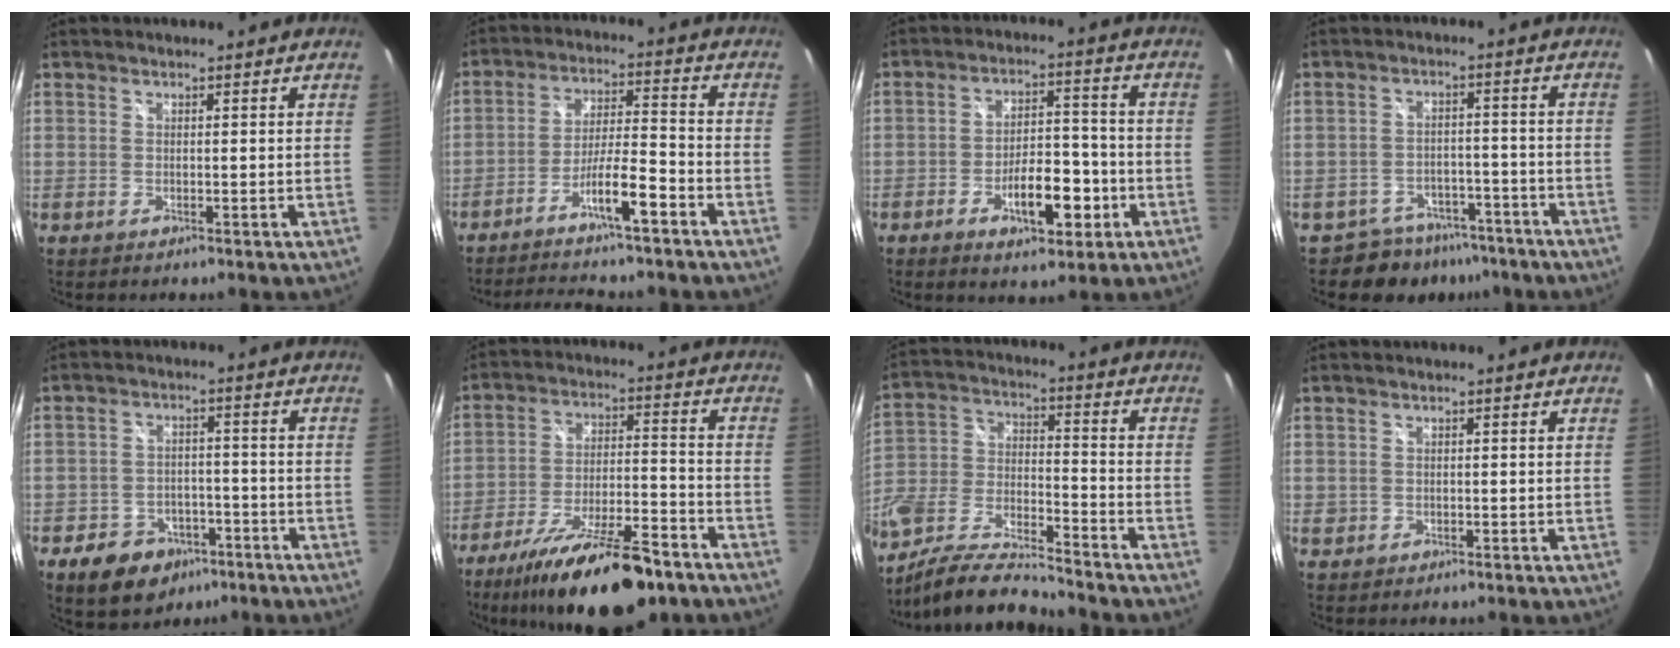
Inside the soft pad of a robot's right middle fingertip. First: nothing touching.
{"total": 10.1, "force": [-7.8, 0.3, 6.4], "torque": [-0.132, 0.007, -0.131]}
{"total": 9.9, "force": [-4.3, 4.3, 7.8], "torque": [-0.136, 0.014, -0.056]}
{"total": 8.4, "force": [-6.7, 4.8, 1.6], "torque": [-0.035, 0.015, -0.091]}
{"total": 10.4, "force": [-6.3, 7.2, 4.2], "torque": [-0.103, 0.016, -0.078]}
{"total": 20.2, "force": [-15.0, 5.3, 12.5], "torque": [-0.224, -0.028, -0.234]}
{"total": 15.3, "force": [-11.3, 4.7, 9.1], "torque": [-0.197, -0.024, -0.216]}
{"total": 1.3, "force": [-0.1, 1.3, 0.3], "torque": [-0.003, -0.002, -0.003]}